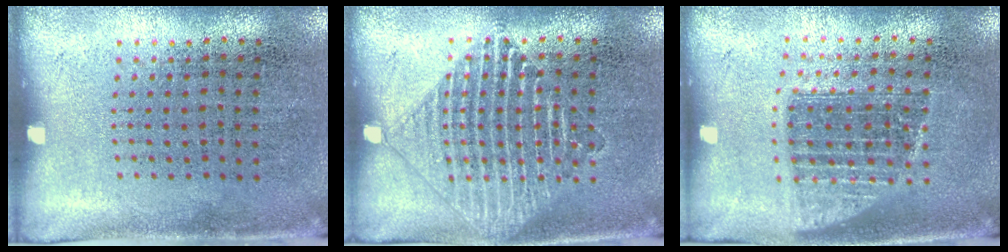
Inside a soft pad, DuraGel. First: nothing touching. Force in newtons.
{"total": 2.6, "press": 2.6, "slide": 0.5}
{"total": 1.3, "press": 1.1, "slide": 0.7}